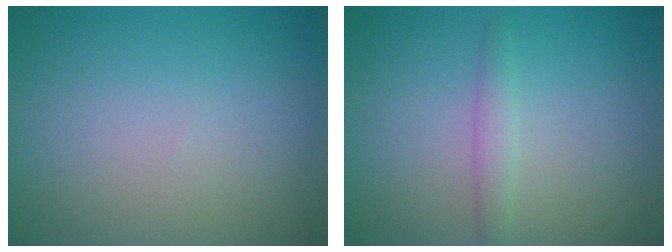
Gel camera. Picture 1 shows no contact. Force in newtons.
{"total": 1.5, "press": 1.5, "slide": 0.1}